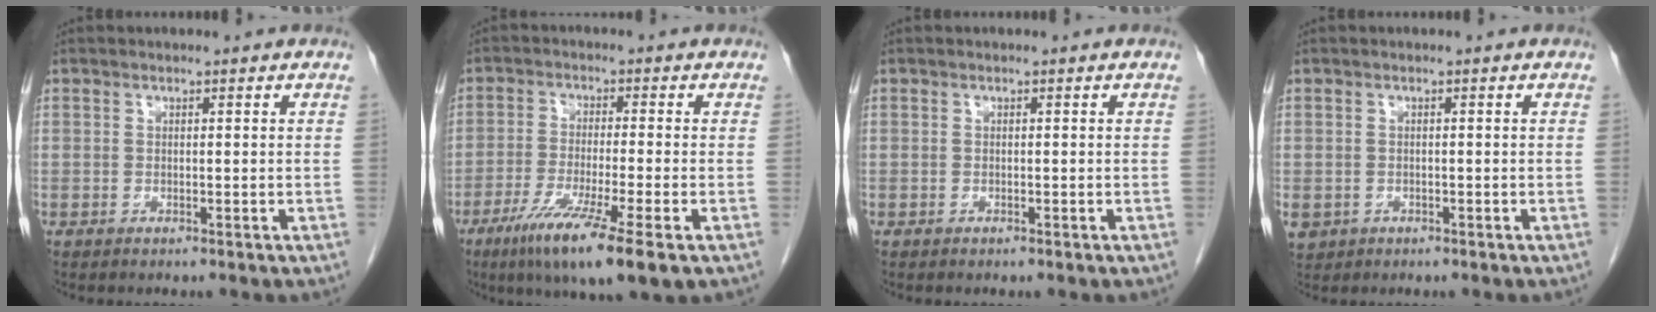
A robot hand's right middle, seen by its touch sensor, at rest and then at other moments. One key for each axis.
{"total": 11.5, "fx": -6.3, "fy": 0.1, "fz": 9.6, "tx": -0.173, "ty": -0.035, "tz": -0.107}
{"total": 0.0}
{"total": 3.4, "fx": -1.4, "fy": 2.9, "fz": 0.9, "tx": -0.019, "ty": 0.000, "tz": -0.018}